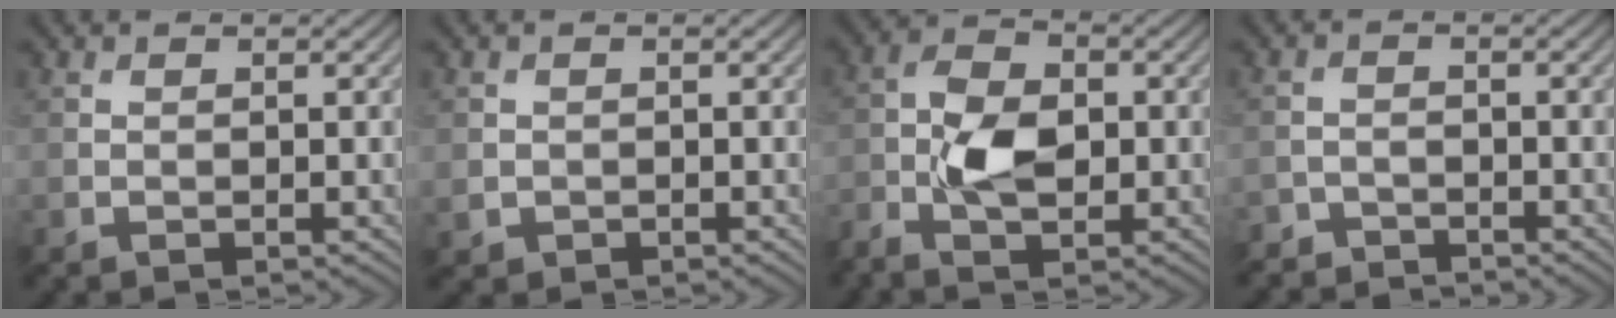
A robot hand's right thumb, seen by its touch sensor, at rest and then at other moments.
{"total": 1.5, "force": [-0.2, 1.4, 0.3], "torque": [-0.008, -0.009, -0.005]}
{"total": 6.3, "force": [-1.5, 3.4, 5.0], "torque": [-0.110, 0.003, -0.033]}
{"total": 2.6, "force": [-2.5, 0.7, 0.0], "torque": [0.004, -0.002, -0.055]}